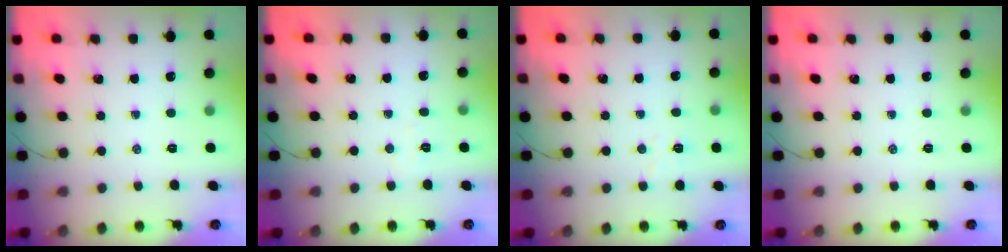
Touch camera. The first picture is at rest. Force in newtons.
{"total": 2.4, "press": 2.3, "slide": 0.6}
{"total": 3.9, "press": 3.8, "slide": 1.0}
{"total": 0.0}